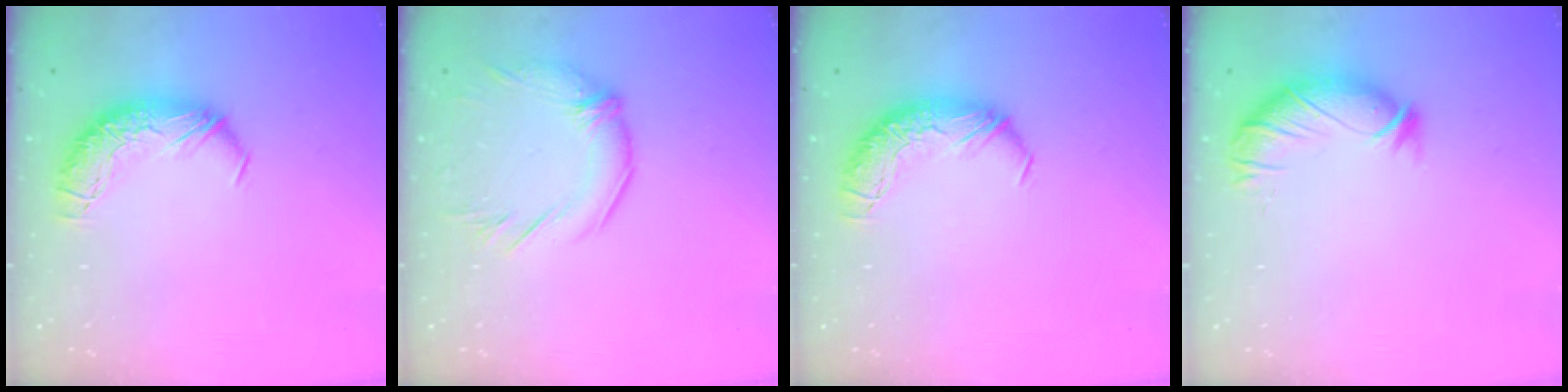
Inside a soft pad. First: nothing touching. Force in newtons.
{"total": 2.8, "press": 1.9, "slide": 2.2}
{"total": 0.0}
{"total": 2.9, "press": 2.8, "slide": 0.8}